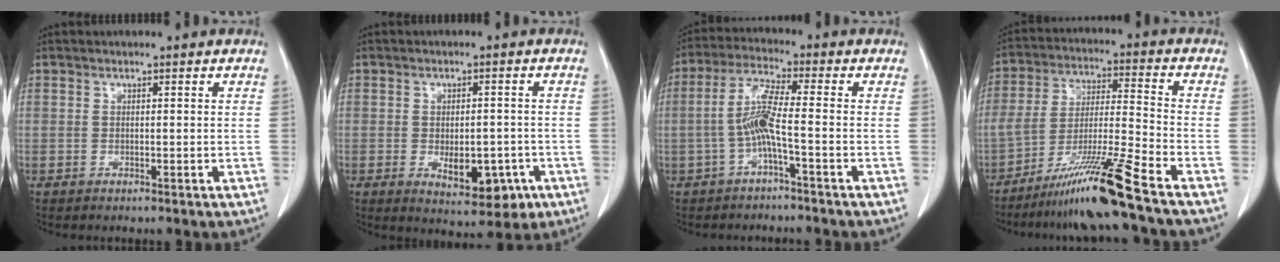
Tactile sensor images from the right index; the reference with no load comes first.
{"total": 7.9, "force": [-2.6, 3.8, 6.4], "torque": [-0.084, -0.005, -0.023]}
{"total": 6.4, "force": [-1.7, -0.2, 6.1], "torque": [-0.128, 0.009, -0.035]}
{"total": 13.0, "force": [-9.6, -2.2, 8.5], "torque": [-0.157, -0.021, -0.172]}